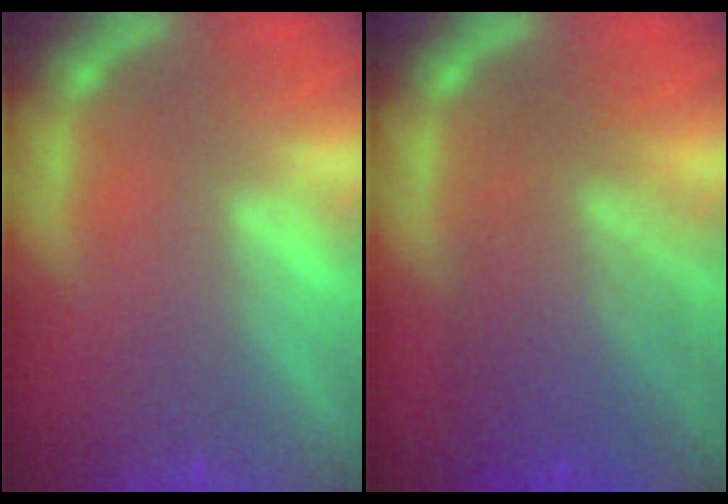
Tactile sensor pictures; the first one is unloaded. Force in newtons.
{"total": 8.1}